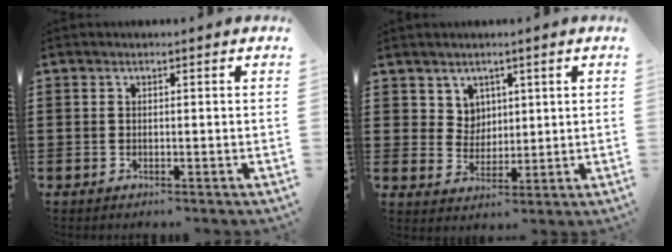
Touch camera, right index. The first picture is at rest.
{"total": 4.4, "force": [2.7, 3.5, 0.4], "torque": [-0.028, 0.007, 0.050]}